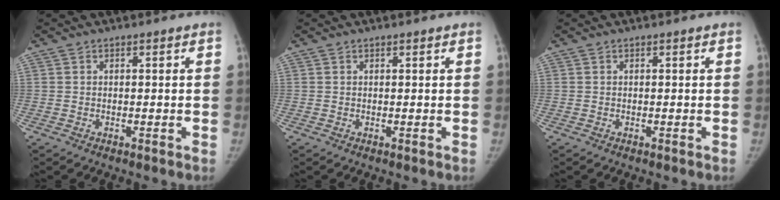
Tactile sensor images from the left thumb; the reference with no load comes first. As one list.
[{"total": 0.0}, {"total": 0.0}]